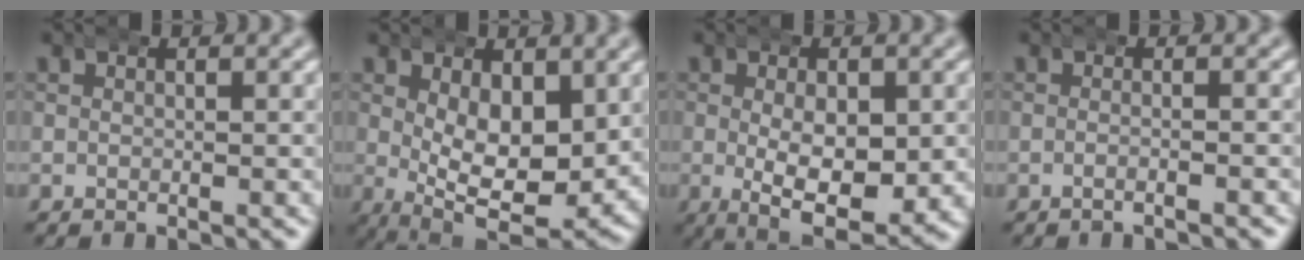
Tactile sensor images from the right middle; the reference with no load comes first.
{"total": 10.5, "force": [-3.0, 6.3, 7.8], "torque": [-0.130, -0.053, -0.029]}
{"total": 9.3, "force": [-2.2, 5.2, 7.4], "torque": [-0.118, -0.036, -0.019]}
{"total": 1.4, "force": [-1.1, 0.0, 0.8], "torque": [-0.014, 0.002, -0.023]}